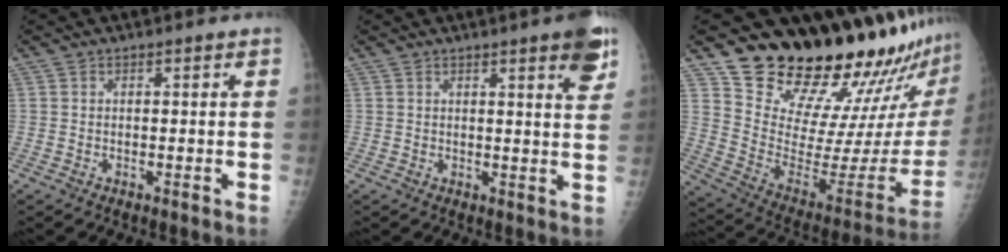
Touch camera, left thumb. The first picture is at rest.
{"total": 6.4, "force": [3.7, 0.8, 5.2], "torque": [-0.057, -0.017, 0.045]}
{"total": 27.8, "force": [24.0, 6.1, 12.6], "torque": [-0.153, -0.200, 0.344]}